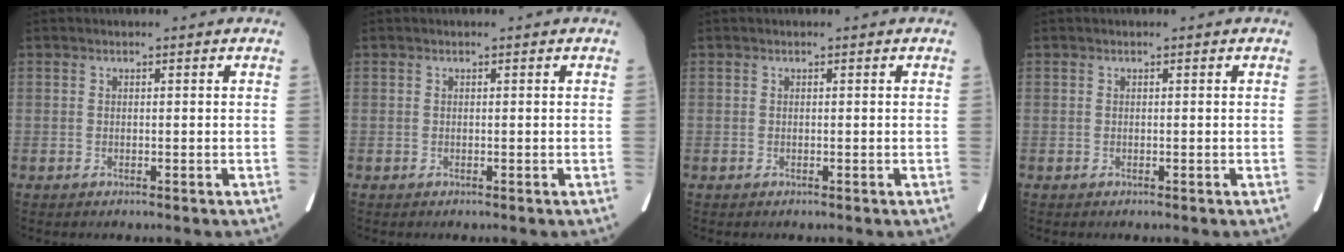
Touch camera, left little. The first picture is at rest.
{"total": 0.0}
{"total": 0.0}
{"total": 0.0}